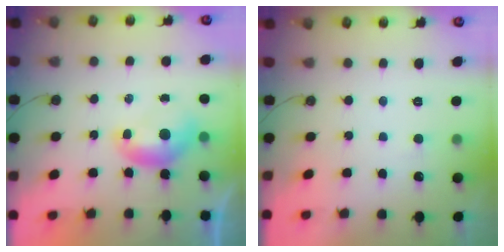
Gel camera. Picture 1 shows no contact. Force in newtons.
{"total": 2.8, "press": 2.8, "slide": 0.4}